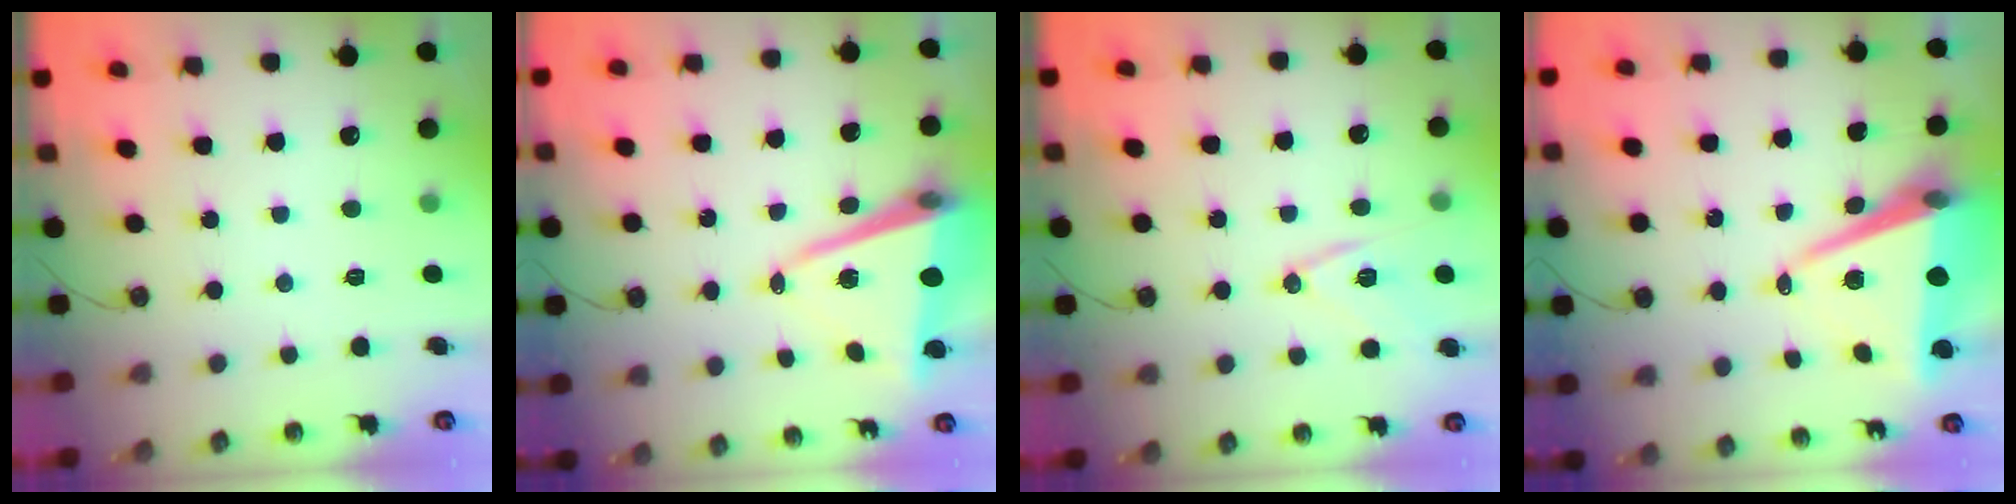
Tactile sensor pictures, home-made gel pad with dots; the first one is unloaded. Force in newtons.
{"total": 10.3, "press": 9.8, "slide": 3.1}
{"total": 12.5, "press": 12.2, "slide": 2.7}
{"total": 10.0, "press": 9.1, "slide": 4.3}